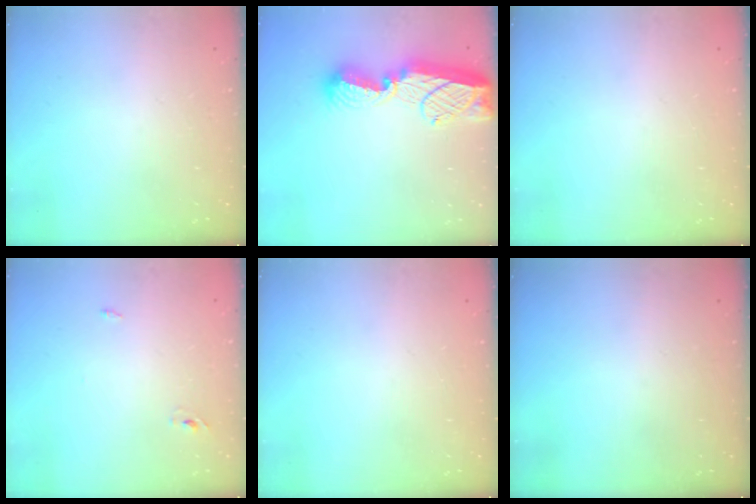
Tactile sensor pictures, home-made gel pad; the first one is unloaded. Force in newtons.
{"total": 14.7, "press": 14.7, "slide": 1.1}
{"total": 0.0}
{"total": 2.4, "press": 2.2, "slide": 1.0}
{"total": 0.0}
{"total": 0.0}